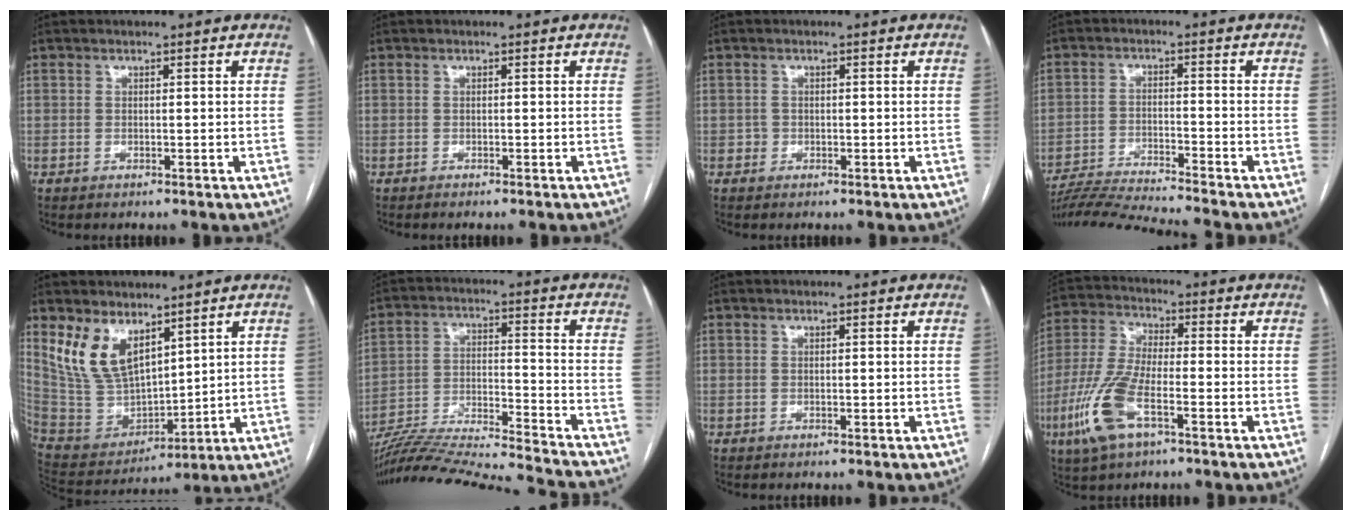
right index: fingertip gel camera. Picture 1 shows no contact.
{"total": 1.5, "force": [-1.3, 0.0, 0.8], "torque": [-0.007, 0.000, -0.016]}
{"total": 0.9, "force": [-0.3, 0.9, 0.1], "torque": [0.003, 0.005, -0.006]}
{"total": 12.6, "force": [-11.7, -2.2, 3.9], "torque": [-0.050, -0.015, -0.198]}
{"total": 12.0, "force": [7.2, 6.3, 7.2], "torque": [-0.159, 0.011, 0.160]}
{"total": 23.2, "force": [-21.8, -1.3, 8.1], "torque": [-0.148, -0.028, -0.336]}
{"total": 0.0}
{"total": 11.3, "force": [-5.0, 3.4, 9.6], "torque": [-0.225, -0.010, -0.098]}